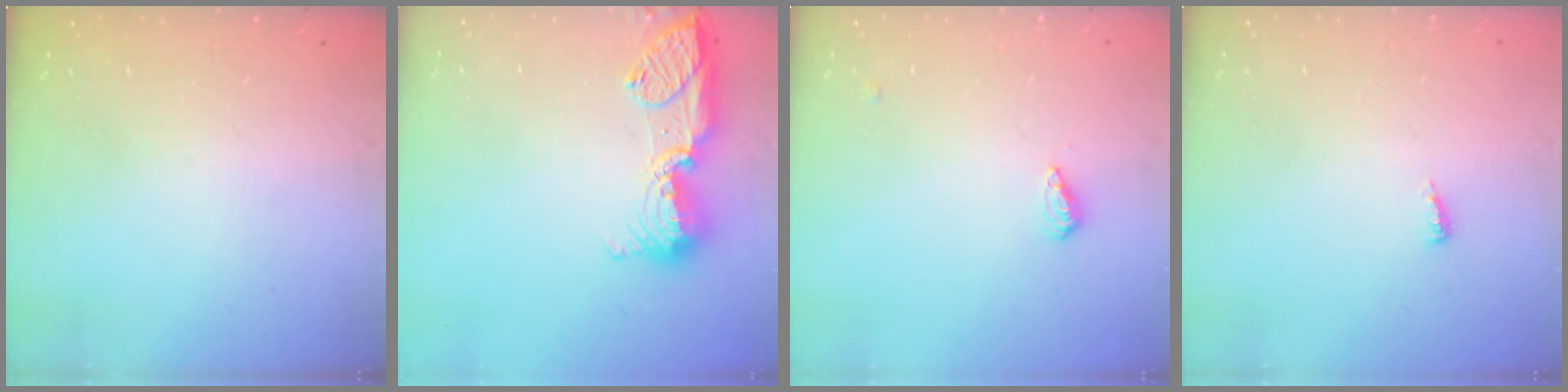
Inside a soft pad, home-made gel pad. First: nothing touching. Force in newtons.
{"total": 14.9, "press": 13.8, "slide": 5.6}
{"total": 3.5, "press": 3.5, "slide": 0.4}
{"total": 4.9, "press": 4.9, "slide": 0.5}